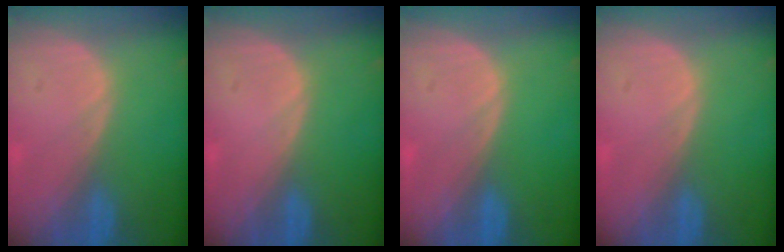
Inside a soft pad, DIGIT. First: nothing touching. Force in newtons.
{"total": 0.0}
{"total": 0.0}
{"total": 0.0}